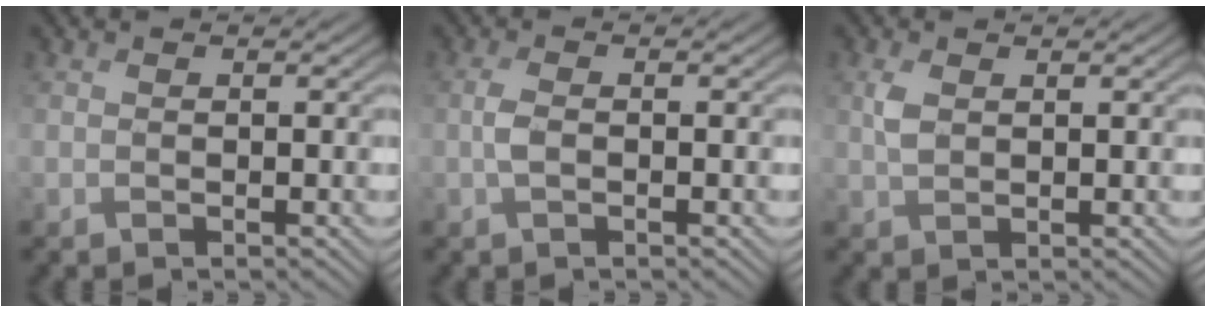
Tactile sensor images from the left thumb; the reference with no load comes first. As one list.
[{"total": 1.4, "force": [0.2, 0.2, 1.3], "torque": [-0.031, 0.007, -0.002]}, {"total": 2.1, "force": [1.3, 0.8, 1.4], "torque": [-0.037, 0.008, 0.028]}]